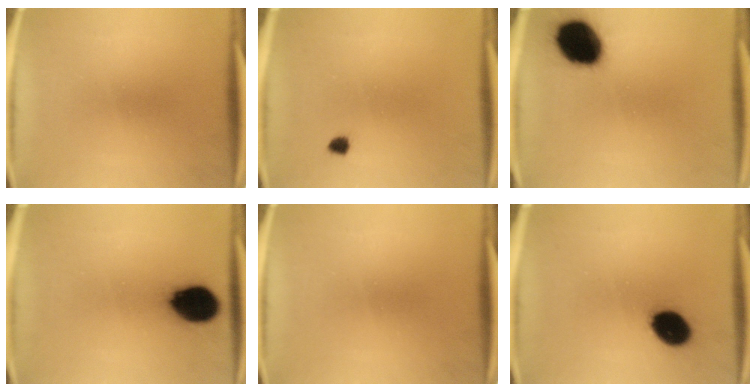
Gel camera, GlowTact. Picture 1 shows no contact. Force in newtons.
{"total": 1.2}
{"total": 15.9}
{"total": 12.8}
{"total": 0.0}
{"total": 9.8}